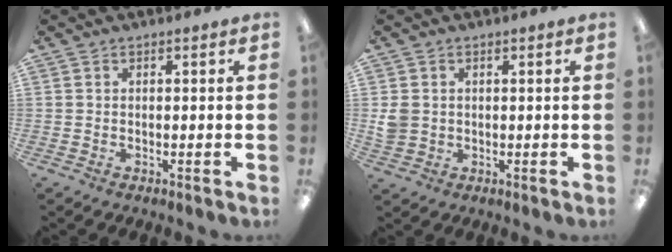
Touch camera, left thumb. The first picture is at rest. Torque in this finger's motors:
{"motor_torque": [0.05, 0.53, 0.29, -0.33, 0.01]}